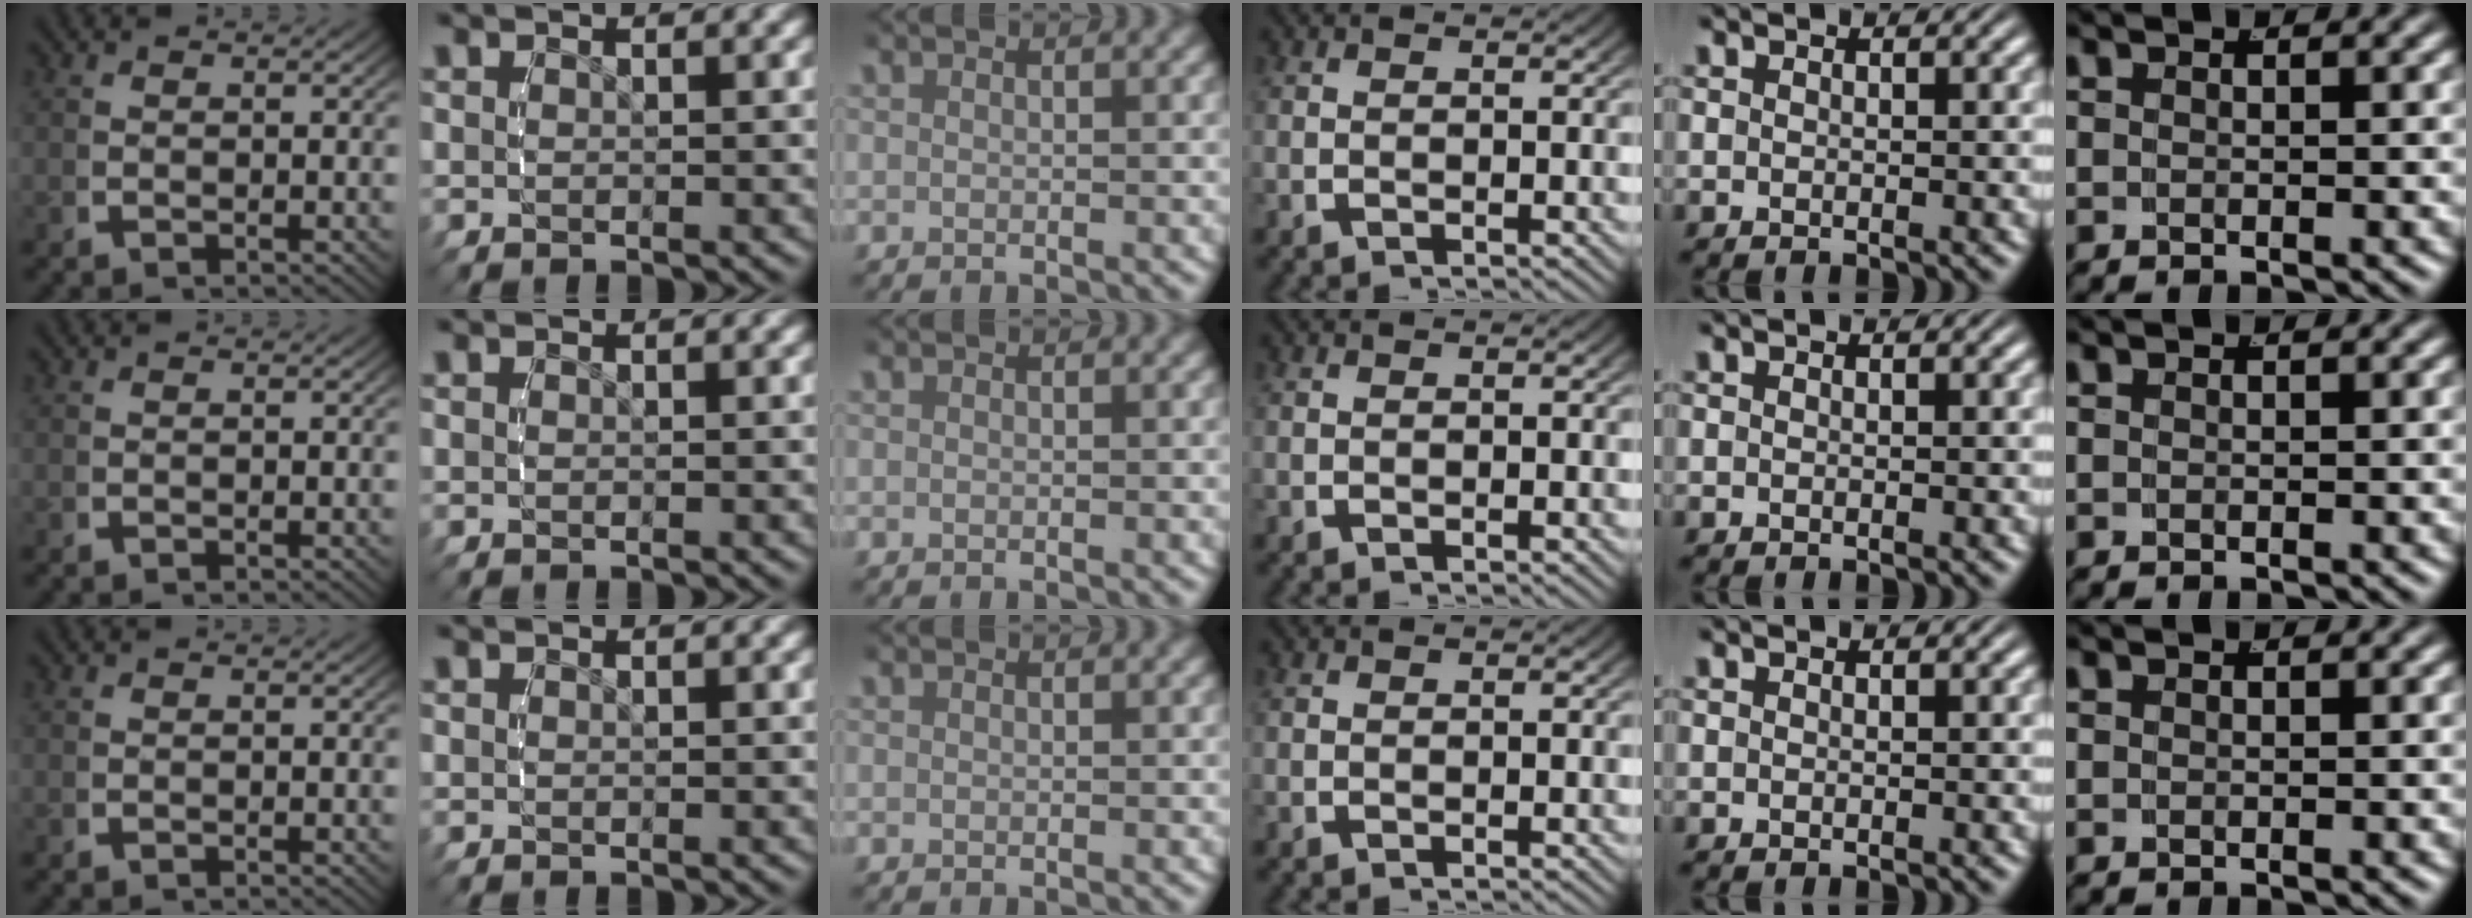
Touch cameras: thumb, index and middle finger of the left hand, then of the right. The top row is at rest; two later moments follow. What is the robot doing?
{"motion": "reach", "object": "measuring cup"}